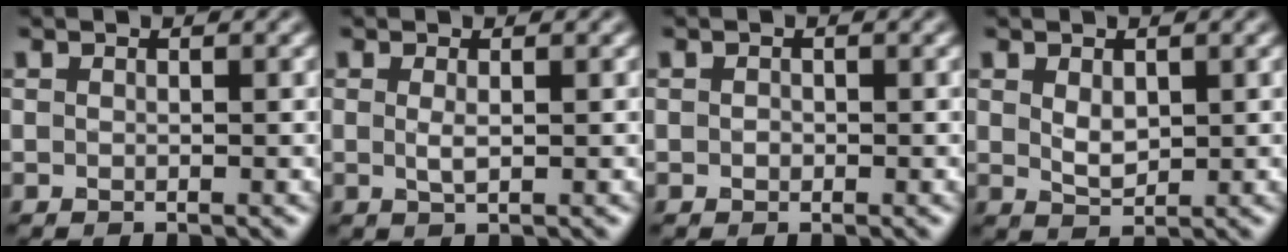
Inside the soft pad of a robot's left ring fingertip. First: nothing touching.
{"total": 1.1, "force": [0.1, 0.3, 1.0], "torque": [-0.021, -0.001, 0.002]}
{"total": 0.5, "force": [0.0, 0.5, 0.2], "torque": [-0.002, -0.003, -0.002]}
{"total": 2.1, "force": [0.6, 1.3, 1.5], "torque": [-0.030, -0.003, 0.017]}